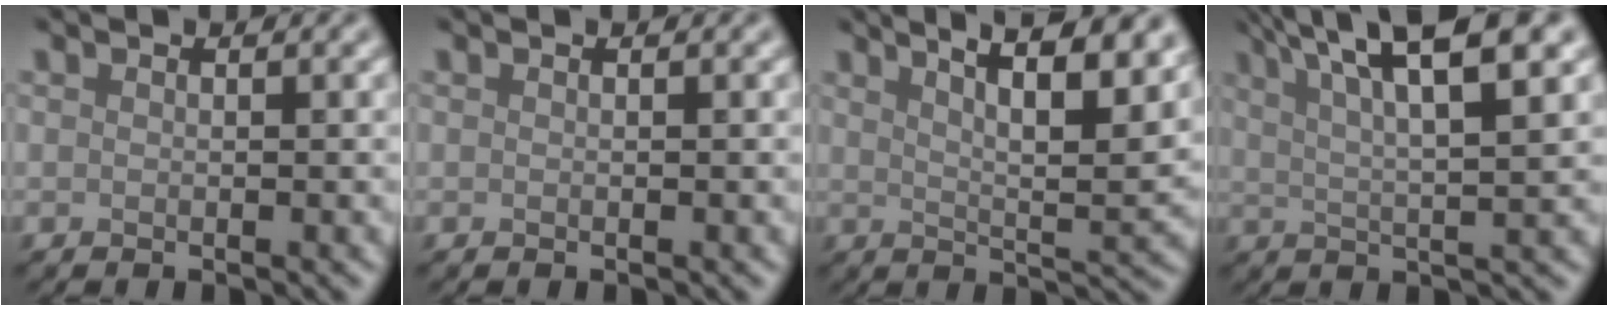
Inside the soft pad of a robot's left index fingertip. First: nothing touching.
{"total": 0.0}
{"total": 11.6, "force": [6.9, 3.2, 8.7], "torque": [-0.084, 0.026, 0.072]}
{"total": 8.6, "force": [5.0, 1.8, 6.8], "torque": [-0.090, 0.022, 0.072]}